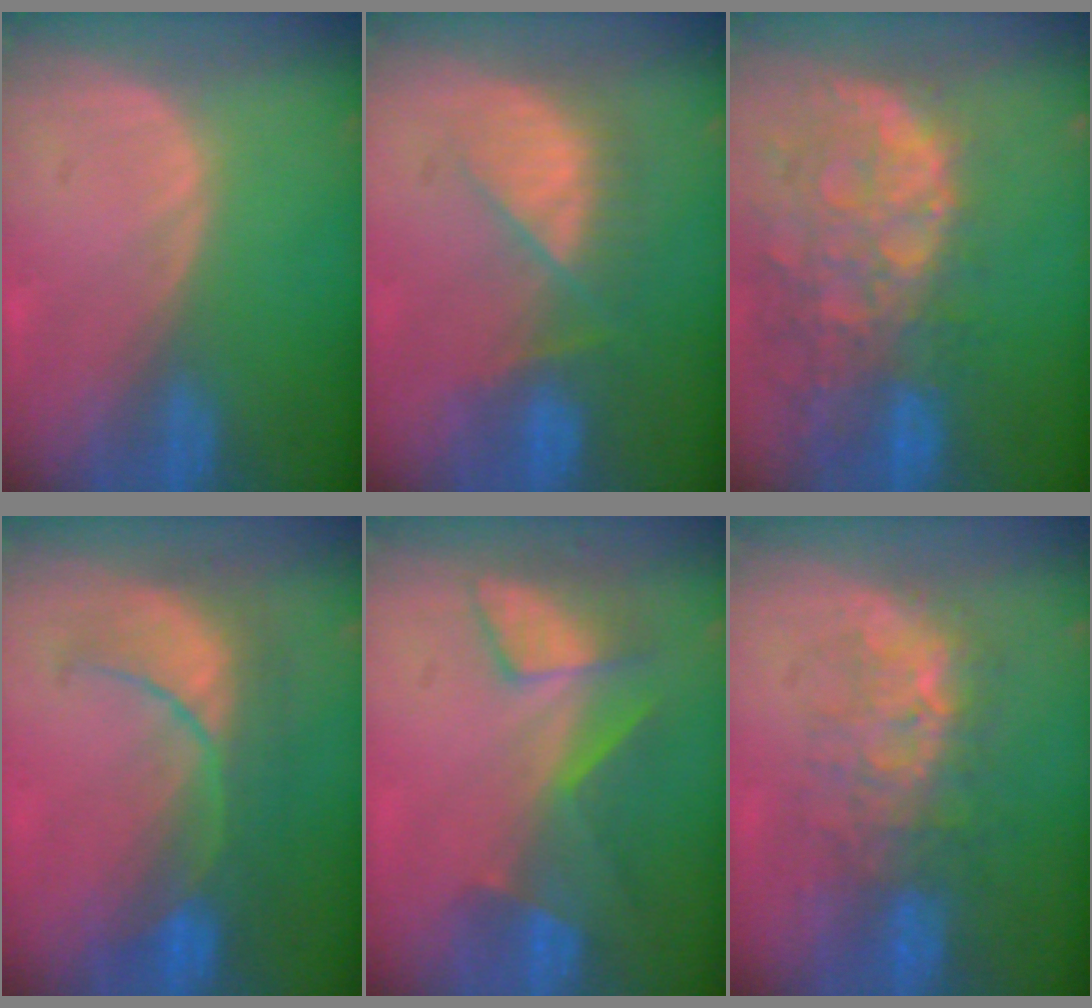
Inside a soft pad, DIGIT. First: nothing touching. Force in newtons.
{"total": 7.2, "press": 7.0, "slide": 1.7}
{"total": 13.8, "press": 11.1, "slide": 8.1}
{"total": 8.3, "press": 8.3, "slide": 0.7}
{"total": 8.4, "press": 7.2, "slide": 4.4}
{"total": 8.2, "press": 7.9, "slide": 2.3}